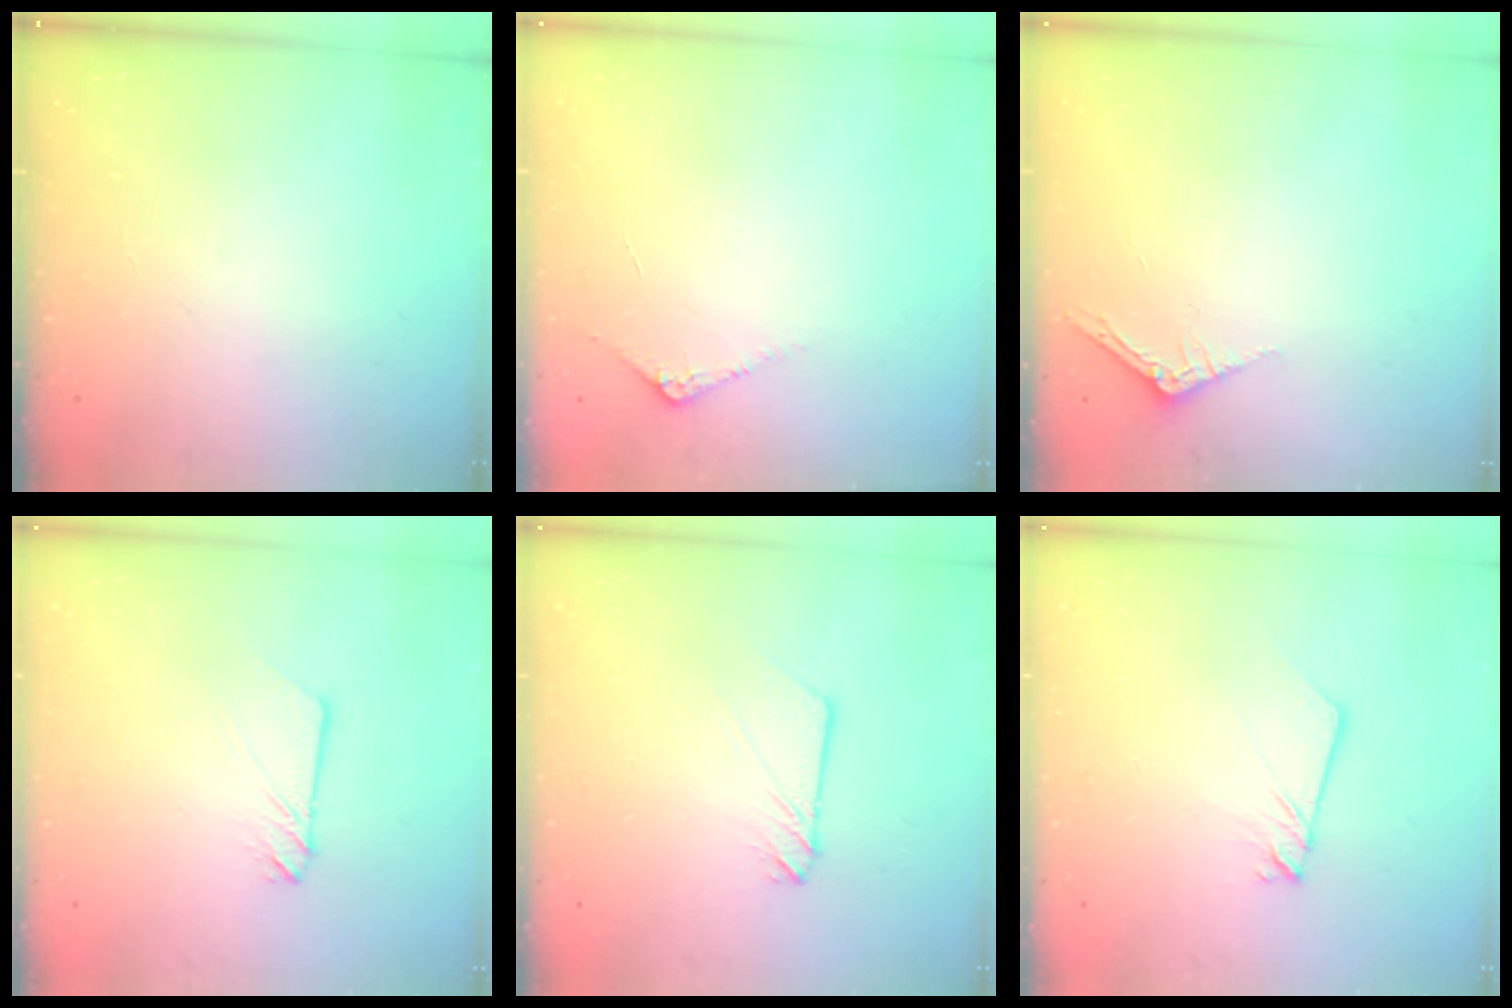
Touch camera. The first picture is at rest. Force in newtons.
{"total": 6.0, "press": 5.9, "slide": 0.7}
{"total": 2.5, "press": 2.5, "slide": 0.2}
{"total": 2.3, "press": 2.3, "slide": 0.3}
{"total": 2.9, "press": 2.9, "slide": 0.4}
{"total": 2.4, "press": 2.4, "slide": 0.2}